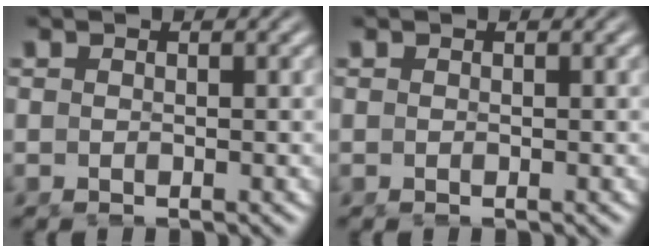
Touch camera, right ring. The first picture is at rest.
{"total": 0.0}